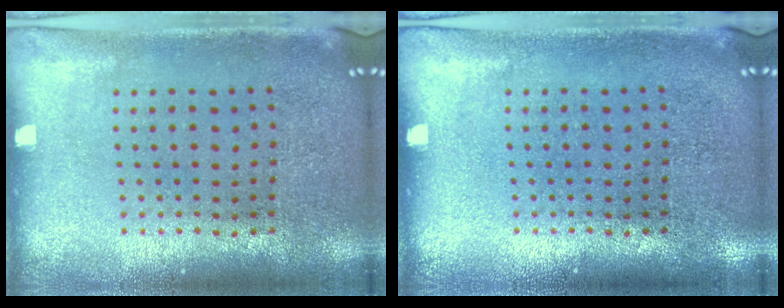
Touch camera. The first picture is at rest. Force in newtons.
{"total": 0.0}